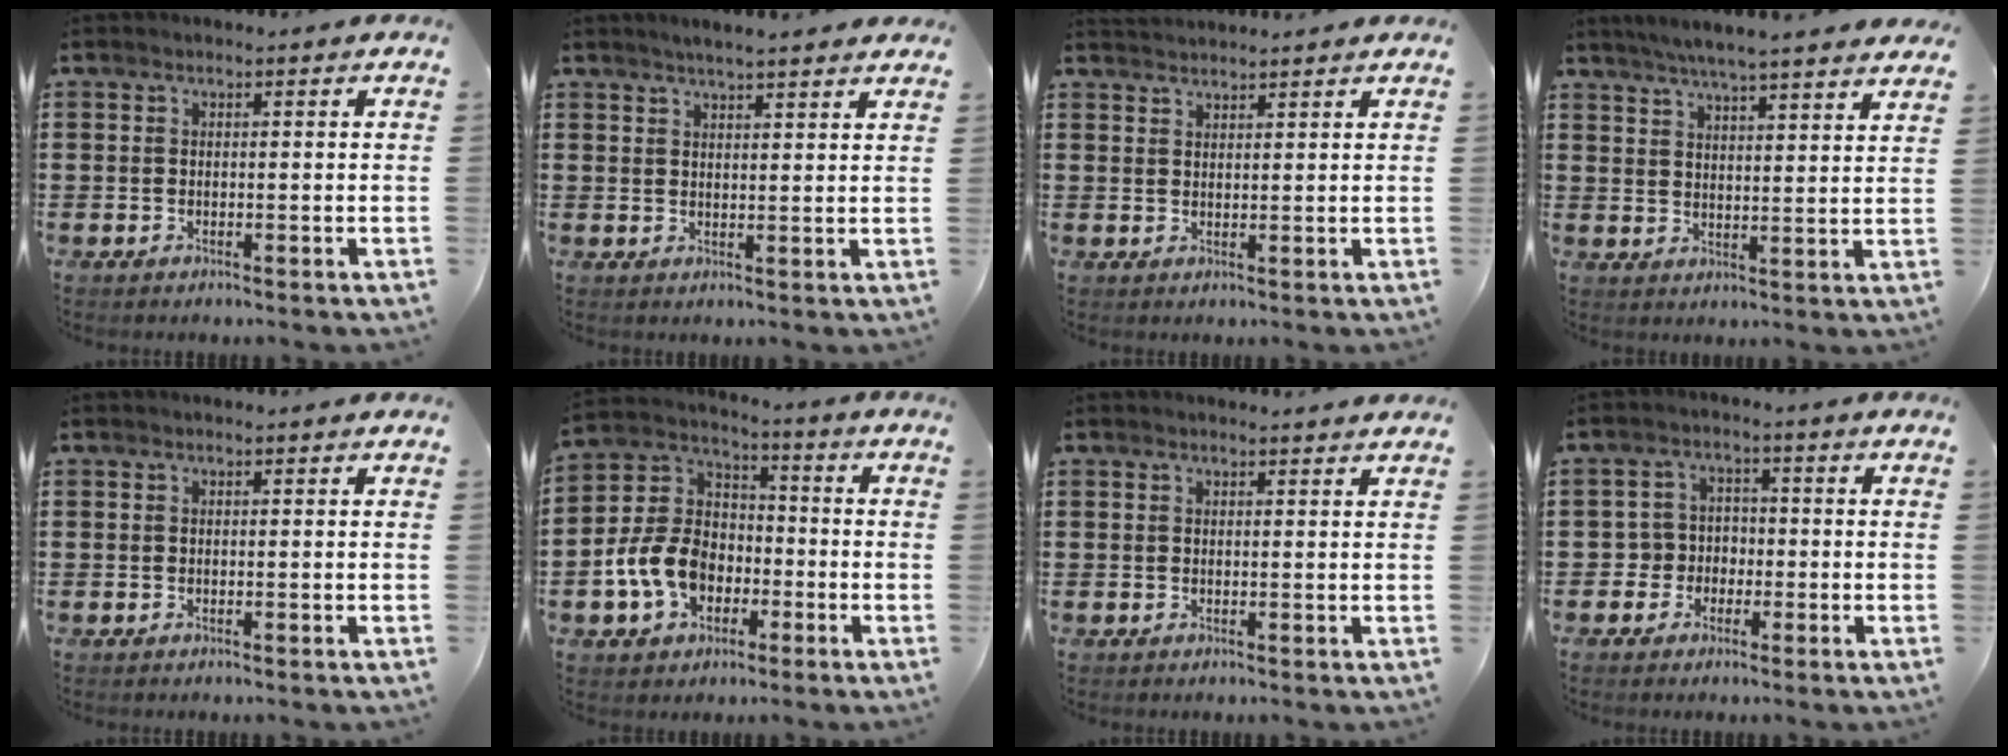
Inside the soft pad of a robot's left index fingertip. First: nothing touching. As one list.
[{"total": 2.7, "force": [2.5, -0.2, 0.8], "torque": [-0.023, -0.003, 0.045]}, {"total": 1.8, "force": [1.8, 0.0, 0.0], "torque": [-0.005, 0.002, 0.037]}, {"total": 5.2, "force": [4.8, -0.6, 1.8], "torque": [-0.051, -0.021, 0.084]}, {"total": 0.0}, {"total": 10.2, "force": [-3.5, 7.7, 5.7], "torque": [-0.162, 0.015, -0.073]}, {"total": 0.9, "force": [0.9, 0.0, 0.2], "torque": [-0.006, -0.001, 0.018]}, {"total": 3.7, "force": [-1.5, 3.3, 0.8], "torque": [-0.037, 0.003, -0.038]}]